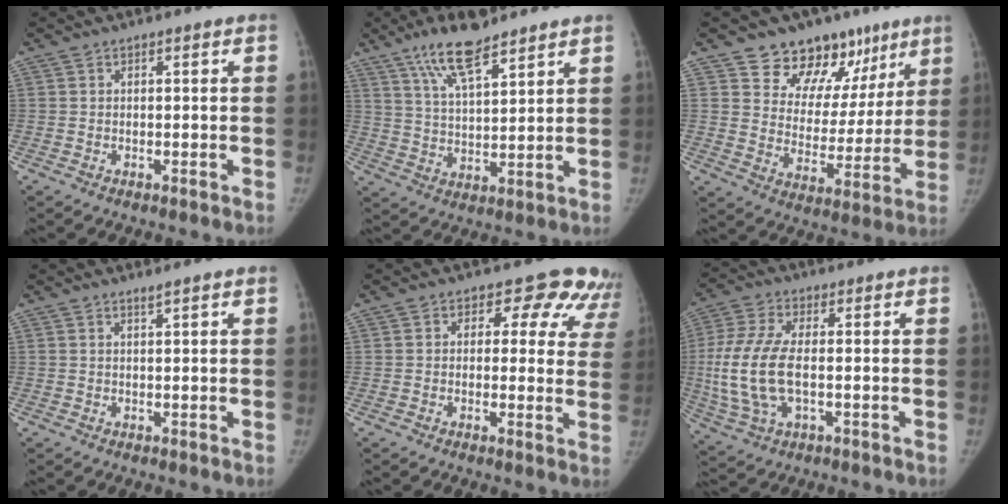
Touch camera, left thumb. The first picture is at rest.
{"total": 11.3, "force": [7.9, 3.3, 7.3], "torque": [-0.120, -0.036, 0.146]}
{"total": 16.8, "force": [11.2, 10.6, 6.6], "torque": [-0.023, -0.049, 0.169]}
{"total": 0.6, "force": [0.6, -0.1, 0.1], "torque": [-0.005, -0.007, 0.013]}
{"total": 11.3, "force": [7.2, 7.1, 5.0], "torque": [0.000, -0.018, 0.059]}
{"total": 13.8, "force": [-1.0, 6.7, 12.0], "torque": [-0.278, 0.001, -0.017]}